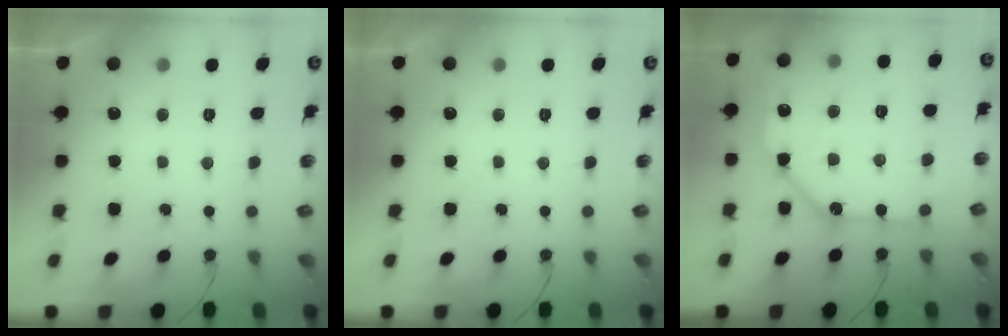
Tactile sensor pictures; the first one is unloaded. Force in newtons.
{"total": 0.0}
{"total": 13.0, "press": 12.9, "slide": 1.2}